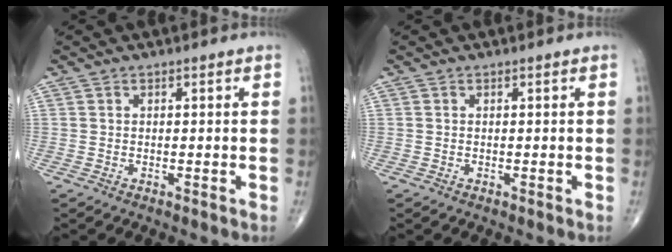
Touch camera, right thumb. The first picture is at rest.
{"total": 0.0}